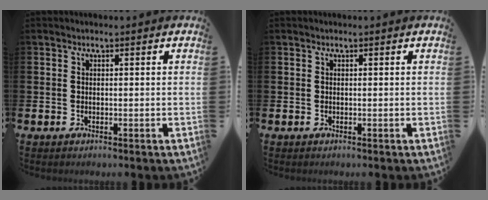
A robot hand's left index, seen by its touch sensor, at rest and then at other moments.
{"total": 0.0}